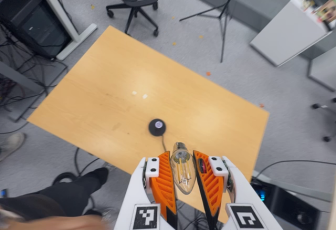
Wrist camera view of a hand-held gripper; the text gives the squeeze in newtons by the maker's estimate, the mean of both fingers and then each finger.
{"total": 12.3, "left": 12.7, "right": 11.8}